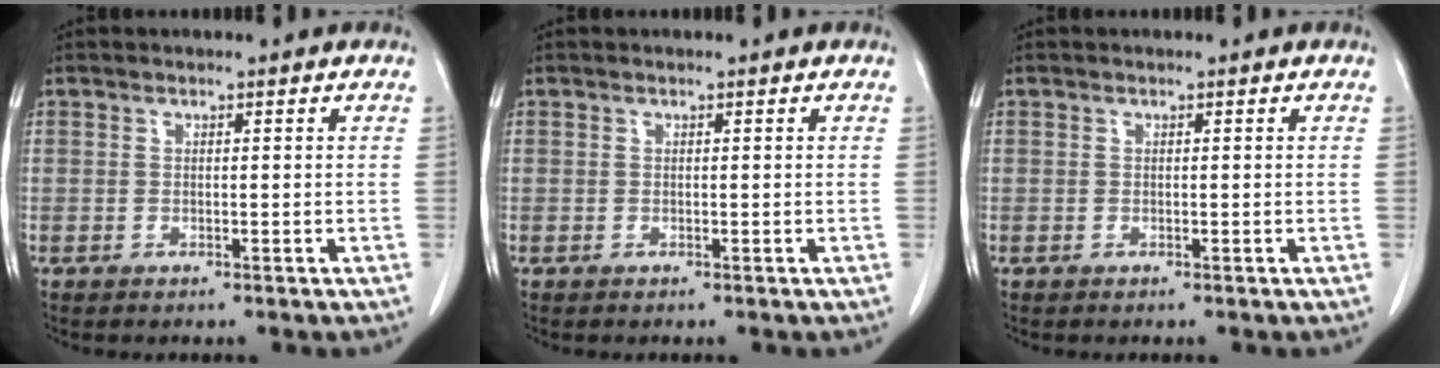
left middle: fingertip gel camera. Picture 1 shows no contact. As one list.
[{"total": 0.0}, {"total": 0.0}]